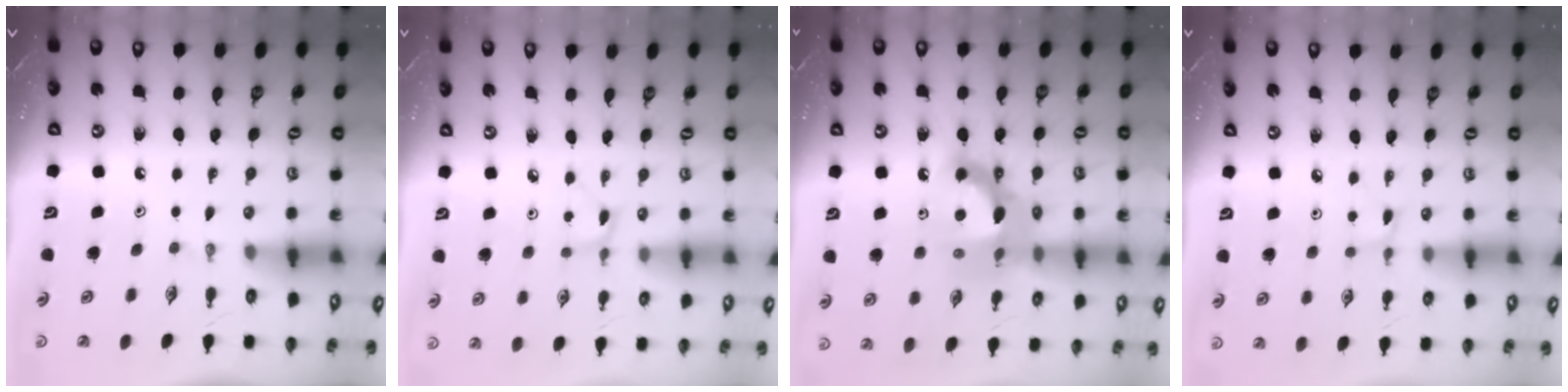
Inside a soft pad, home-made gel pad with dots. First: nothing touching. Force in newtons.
{"total": 2.0, "press": 2.0, "slide": 0.2}
{"total": 15.4, "press": 15.3, "slide": 1.3}
{"total": 1.2, "press": 1.2, "slide": 0.1}